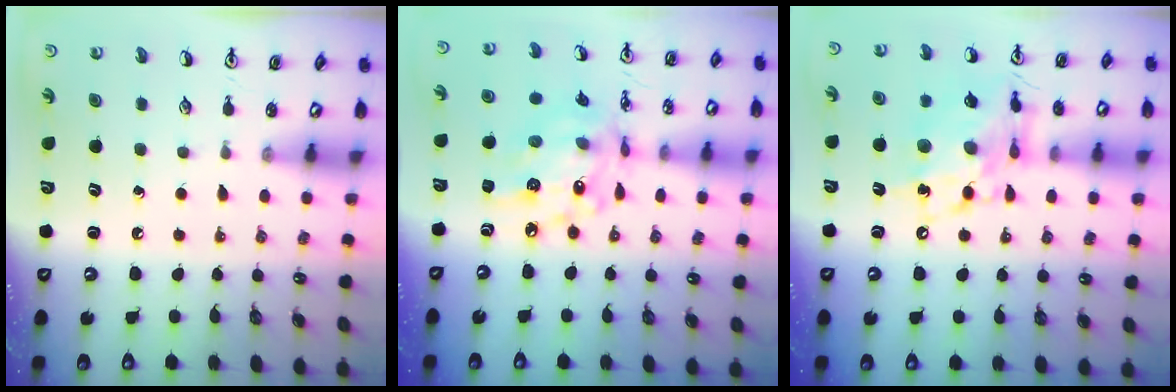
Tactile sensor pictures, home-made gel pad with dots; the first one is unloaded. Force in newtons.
{"total": 14.7, "press": 14.7, "slide": 1.1}
{"total": 13.0, "press": 12.9, "slide": 0.9}